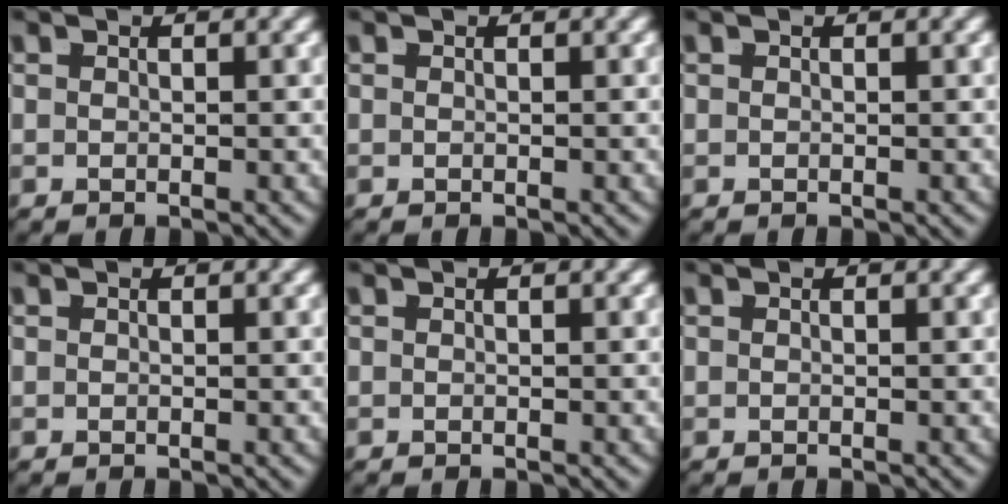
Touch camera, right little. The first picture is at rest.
{"total": 0.0}
{"total": 0.0}
{"total": 0.0}
{"total": 0.0}
{"total": 0.0}